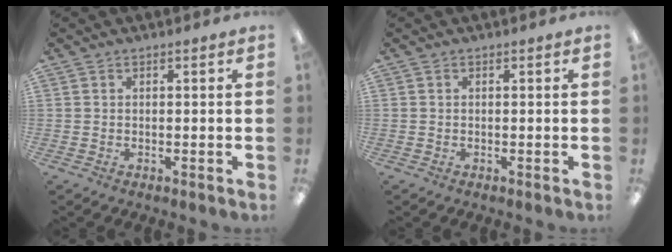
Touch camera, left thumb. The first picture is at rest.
{"total": 0.0}